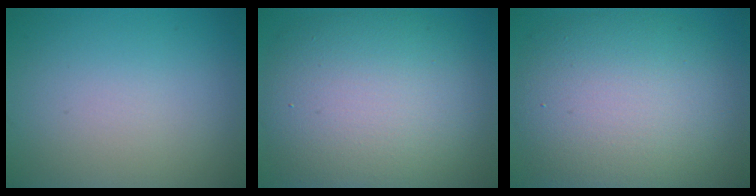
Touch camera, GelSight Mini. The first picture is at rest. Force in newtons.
{"total": 11.3, "press": 11.3, "slide": 0.8}
{"total": 10.7, "press": 10.7, "slide": 0.8}